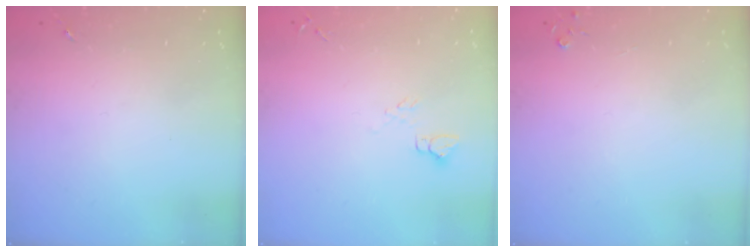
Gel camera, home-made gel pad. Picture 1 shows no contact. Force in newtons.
{"total": 4.6, "press": 4.6, "slide": 0.5}
{"total": 2.8, "press": 2.8, "slide": 0.3}